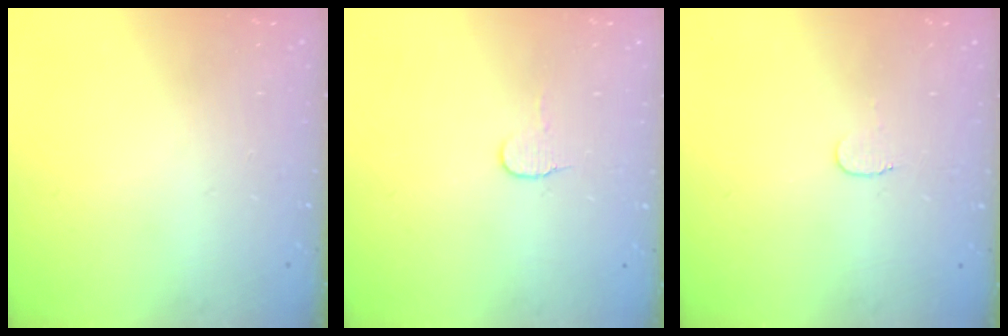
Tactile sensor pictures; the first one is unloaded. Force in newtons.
{"total": 4.9, "press": 4.9, "slide": 0.5}
{"total": 3.5, "press": 3.5, "slide": 0.4}